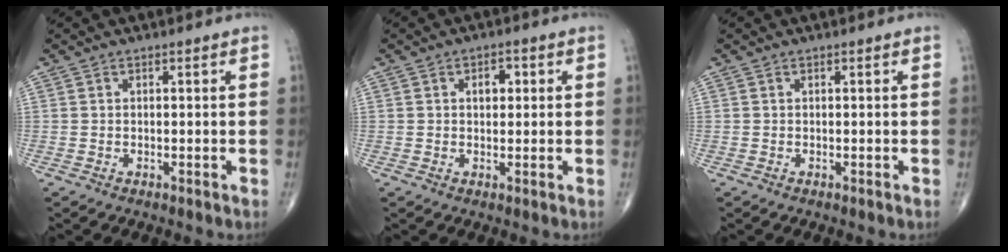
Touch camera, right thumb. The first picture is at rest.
{"total": 2.8, "force": [0.7, 1.9, 2.0], "torque": [-0.017, 0.003, 0.008]}
{"total": 0.0}